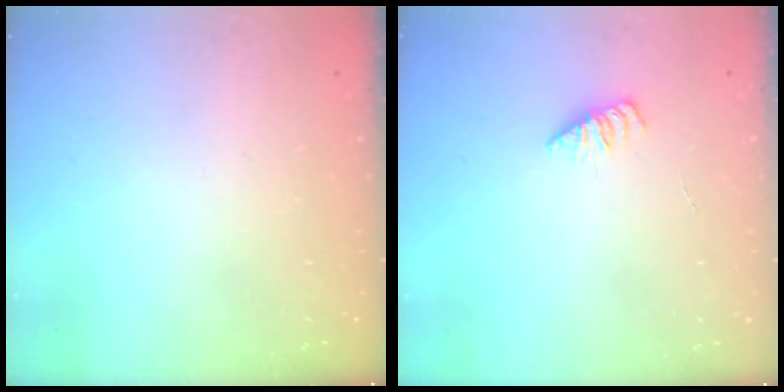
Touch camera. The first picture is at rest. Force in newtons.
{"total": 1.7, "press": 1.7, "slide": 0.3}